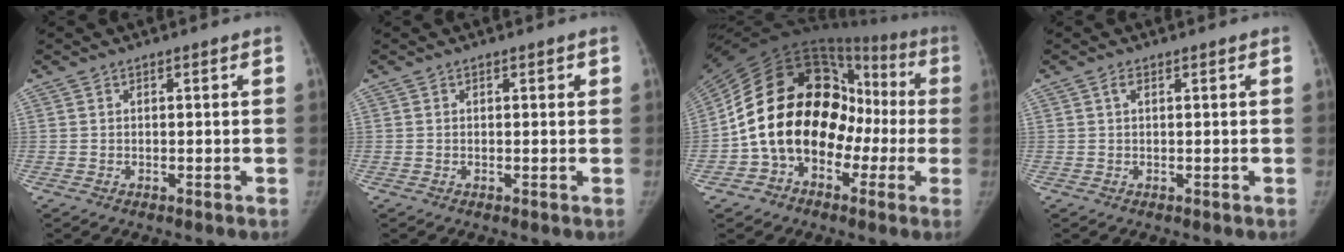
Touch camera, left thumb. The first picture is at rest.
{"total": 0.7, "force": [0.3, 0.4, 0.5], "torque": [0.001, 0.001, 0.003]}
{"total": 22.3, "force": [-3.2, 15.9, 15.3], "torque": [-0.213, 0.095, -0.053]}
{"total": 0.9, "force": [0.2, 0.4, 0.7], "torque": [-0.014, 0.005, 0.001]}